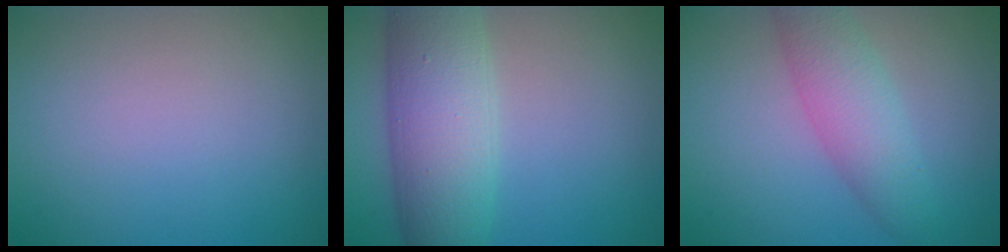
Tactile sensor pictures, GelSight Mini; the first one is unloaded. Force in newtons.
{"total": 8.4, "press": 8.4, "slide": 0.2}
{"total": 4.5, "press": 4.5, "slide": 0.0}